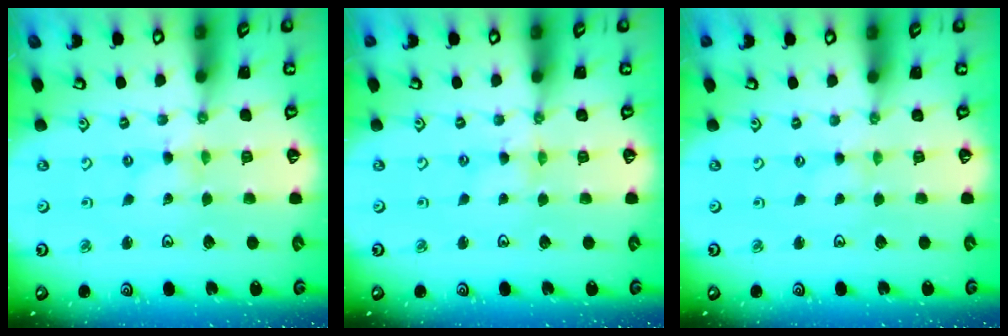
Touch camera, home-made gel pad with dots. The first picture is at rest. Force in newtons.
{"total": 1.3, "press": 1.3, "slide": 0.2}
{"total": 0.0}